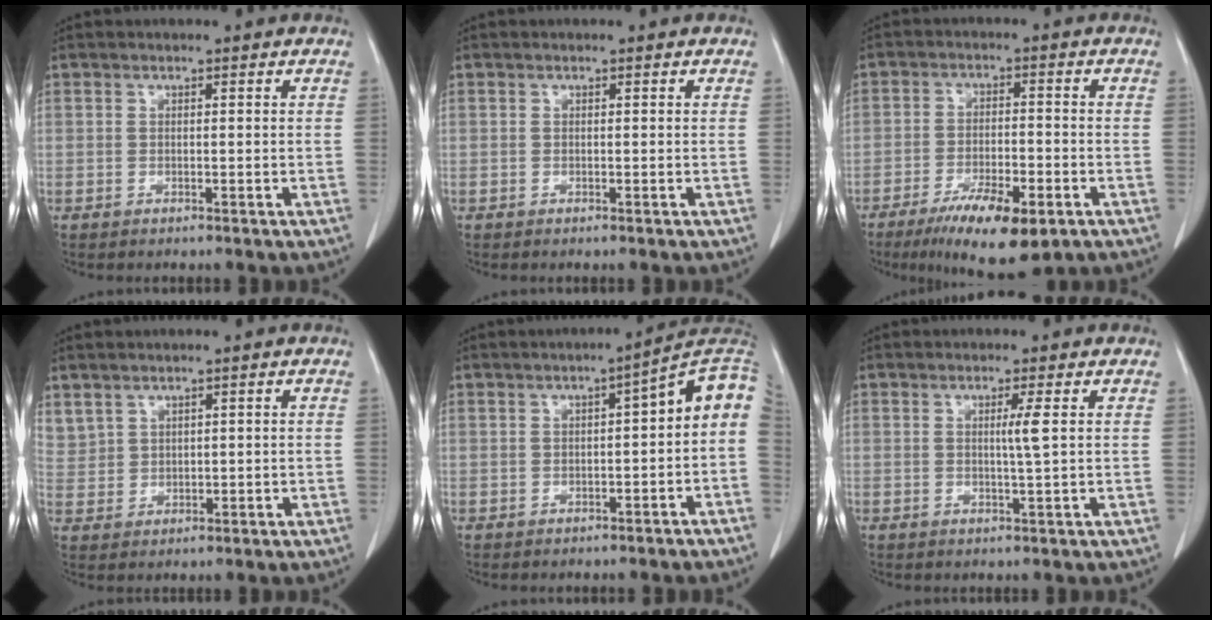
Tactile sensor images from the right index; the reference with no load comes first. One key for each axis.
{"total": 0.0}
{"total": 10.7, "fx": -6.2, "fy": 2.8, "fz": 8.2, "tx": -0.137, "ty": -0.016, "tz": -0.095}
{"total": 5.2, "fx": 3.1, "fy": 3.9, "fz": 1.6, "tx": -0.047, "ty": 0.013, "tz": 0.080}
{"total": 8.1, "fx": -0.3, "fy": 1.8, "fz": 7.9, "tx": -0.102, "ty": 0.030, "tz": -0.010}
{"total": 2.4, "fx": 0.5, "fy": -0.6, "fz": 2.2, "tx": -0.041, "ty": -0.005, "tz": 0.008}